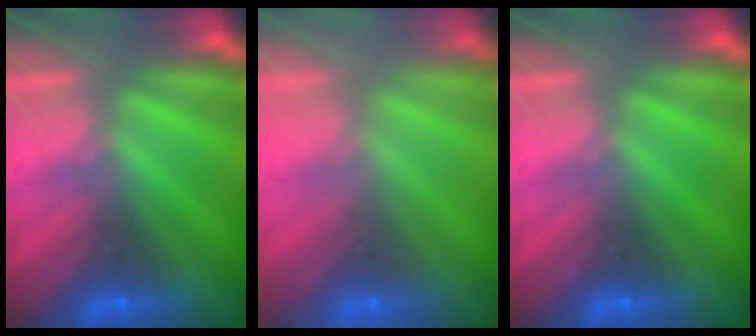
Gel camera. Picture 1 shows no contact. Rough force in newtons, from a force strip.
{"total": 2.4}
{"total": 0.0}